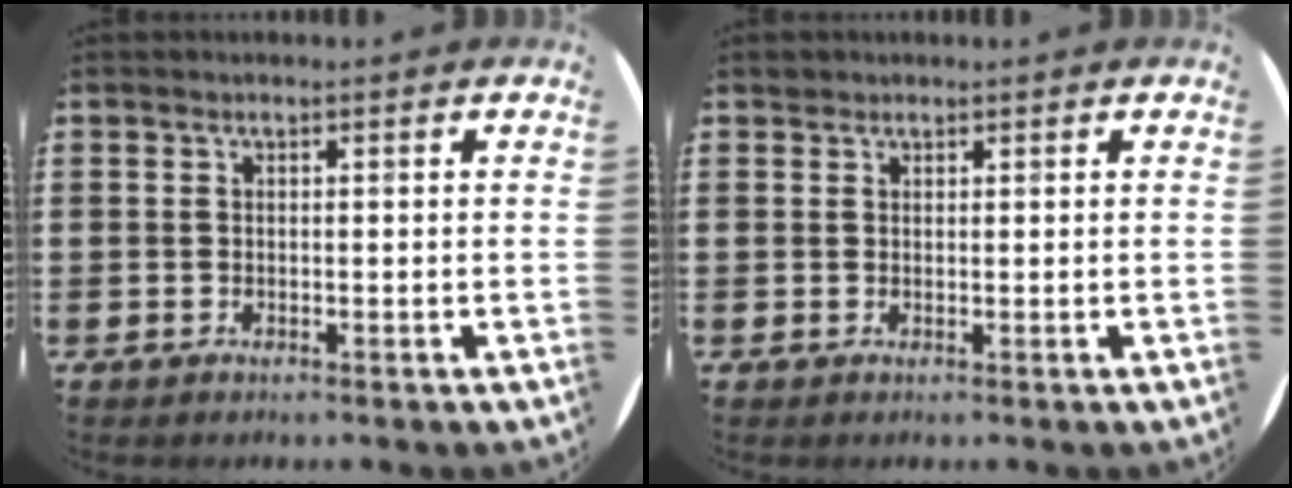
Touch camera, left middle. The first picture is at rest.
{"total": 0.7, "force": [0.6, 0.3, 0.0], "torque": [0.007, -0.001, 0.010]}